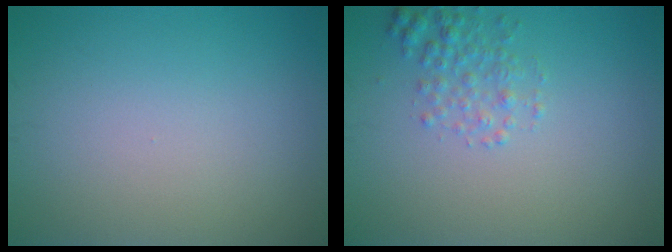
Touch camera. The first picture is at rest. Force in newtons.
{"total": 2.0, "press": 2.0, "slide": 0.1}